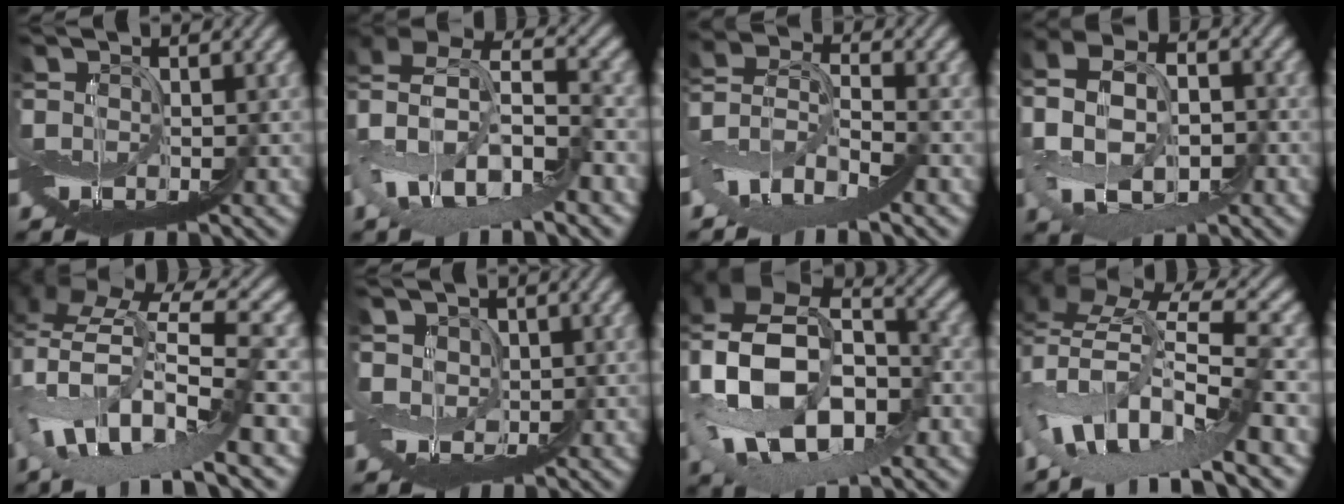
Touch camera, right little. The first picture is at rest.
{"total": 5.2, "force": [-2.1, 2.4, 4.1], "torque": [-0.139, 0.012, -0.029]}
{"total": 3.5, "force": [-3.2, -0.4, 1.4], "torque": [-0.058, 0.019, -0.079]}
{"total": 5.2, "force": [-1.6, 3.8, 3.2], "torque": [-0.131, 0.020, -0.028]}
{"total": 5.2, "force": [-1.8, 0.5, 4.9], "torque": [-0.148, 0.026, -0.026]}
{"total": 2.7, "force": [2.3, 1.1, -0.9], "torque": [0.005, 0.027, 0.004]}
{"total": 7.4, "force": [-0.5, 4.8, 5.6], "torque": [-0.152, 0.022, -0.001]}
{"total": 6.1, "force": [-3.8, 0.4, 4.8], "torque": [-0.135, 0.018, -0.060]}